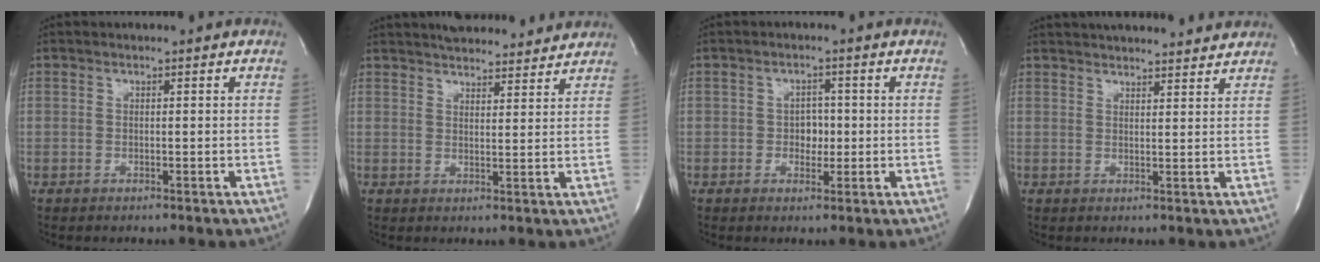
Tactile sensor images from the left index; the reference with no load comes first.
{"total": 12.7, "force": [11.8, 2.8, 4.0], "torque": [-0.052, 0.016, 0.156]}
{"total": 2.7, "force": [-0.5, 2.0, 1.7], "torque": [-0.016, 0.001, -0.007]}
{"total": 14.4, "force": [13.6, 2.3, 4.2], "torque": [-0.061, 0.030, 0.180]}